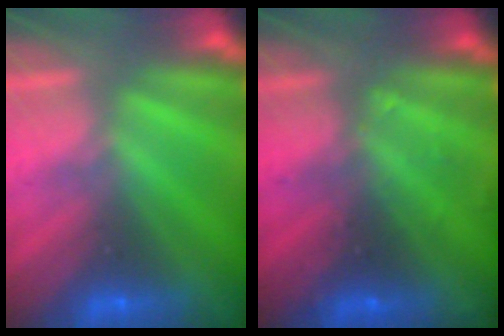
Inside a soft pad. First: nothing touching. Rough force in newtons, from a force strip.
{"total": 2.4}